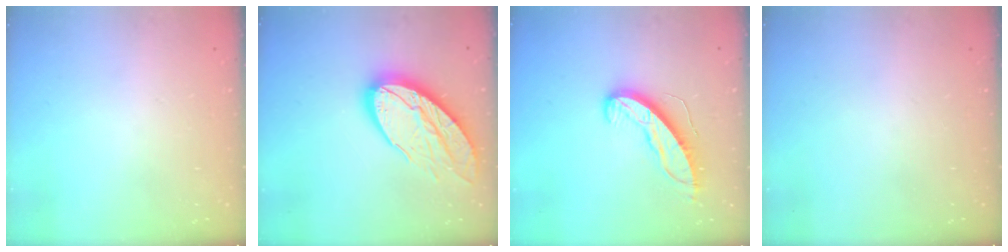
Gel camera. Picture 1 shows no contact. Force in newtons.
{"total": 18.8, "press": 18.8, "slide": 1.2}
{"total": 11.0, "press": 11.0, "slide": 0.9}
{"total": 0.0}